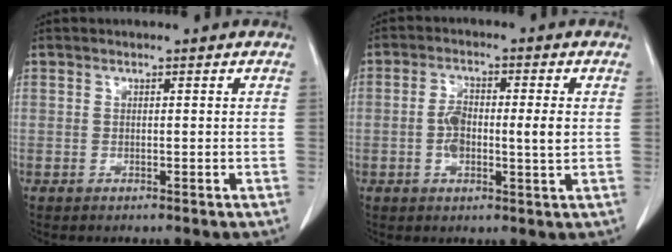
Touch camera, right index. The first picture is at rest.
{"total": 6.6, "force": [-0.2, 2.0, 6.3], "torque": [-0.119, 0.008, -0.005]}